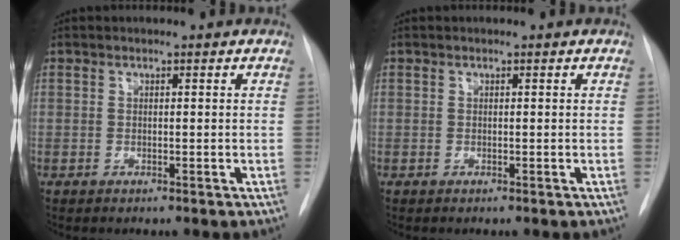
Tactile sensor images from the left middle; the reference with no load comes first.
{"total": 0.0}